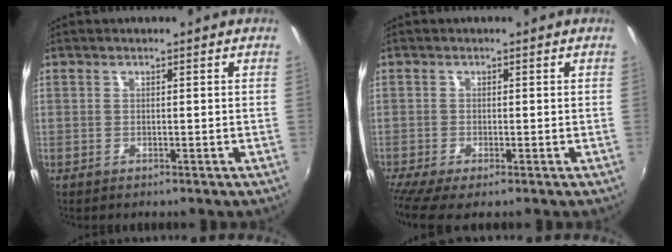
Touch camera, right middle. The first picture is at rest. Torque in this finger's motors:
{"motor_torque": [1.10, -1.04, 0.29, 0.12]}